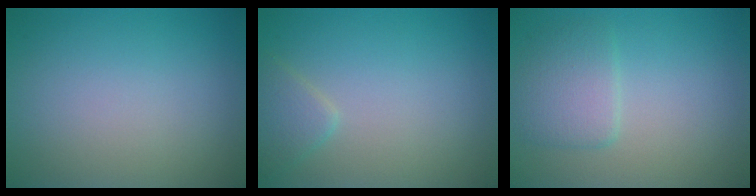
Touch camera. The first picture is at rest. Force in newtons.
{"total": 1.8, "press": 1.8, "slide": 0.1}
{"total": 2.8, "press": 2.8, "slide": 0.3}